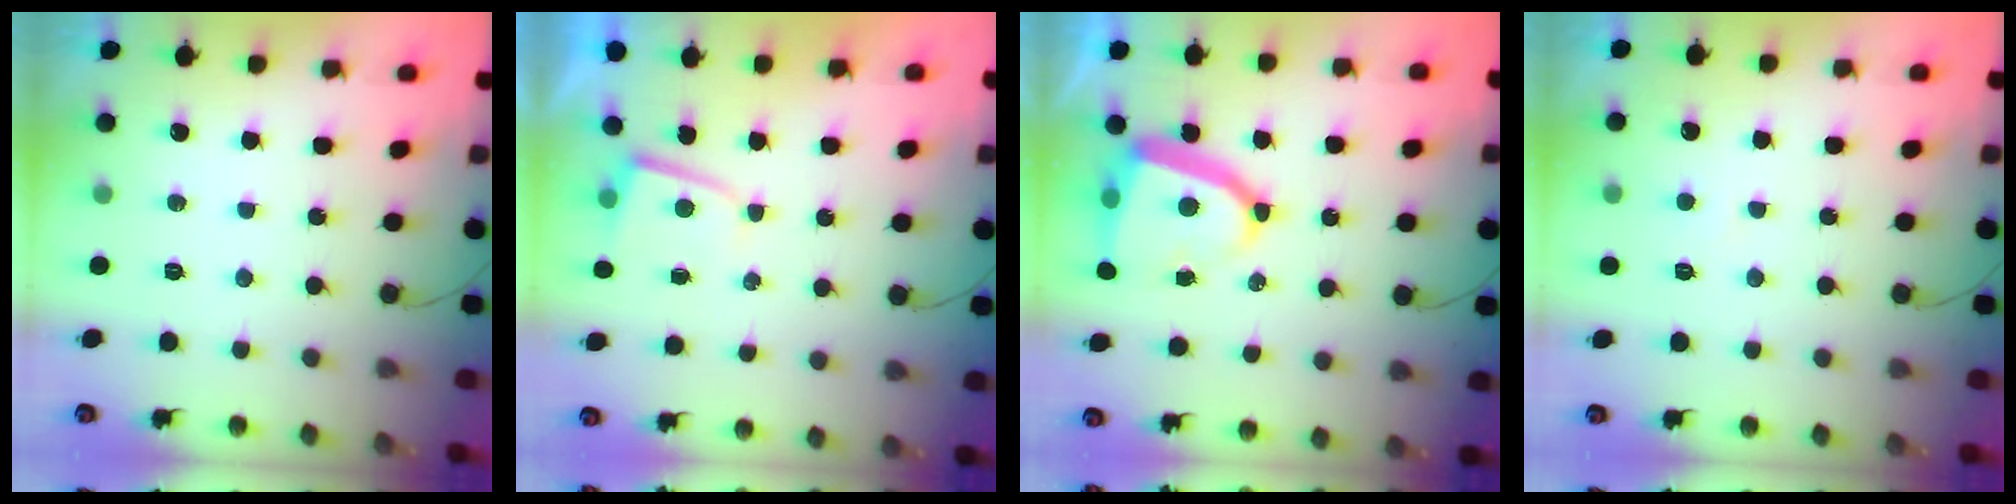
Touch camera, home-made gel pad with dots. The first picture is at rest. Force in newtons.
{"total": 2.2, "press": 2.2, "slide": 0.4}
{"total": 12.8, "press": 12.7, "slide": 1.7}
{"total": 2.2, "press": 2.2, "slide": 0.2}